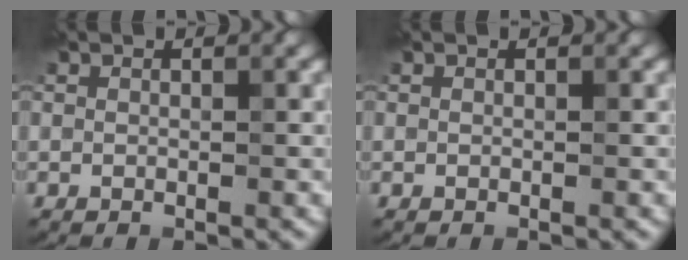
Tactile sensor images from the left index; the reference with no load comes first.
{"total": 0.0}